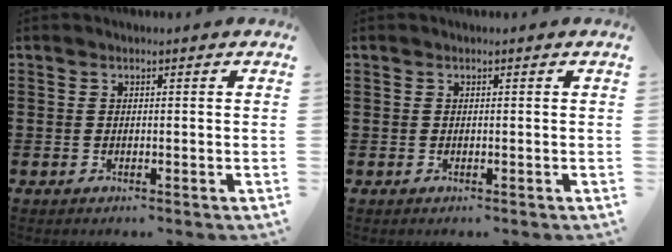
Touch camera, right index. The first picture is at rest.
{"total": 0.0}